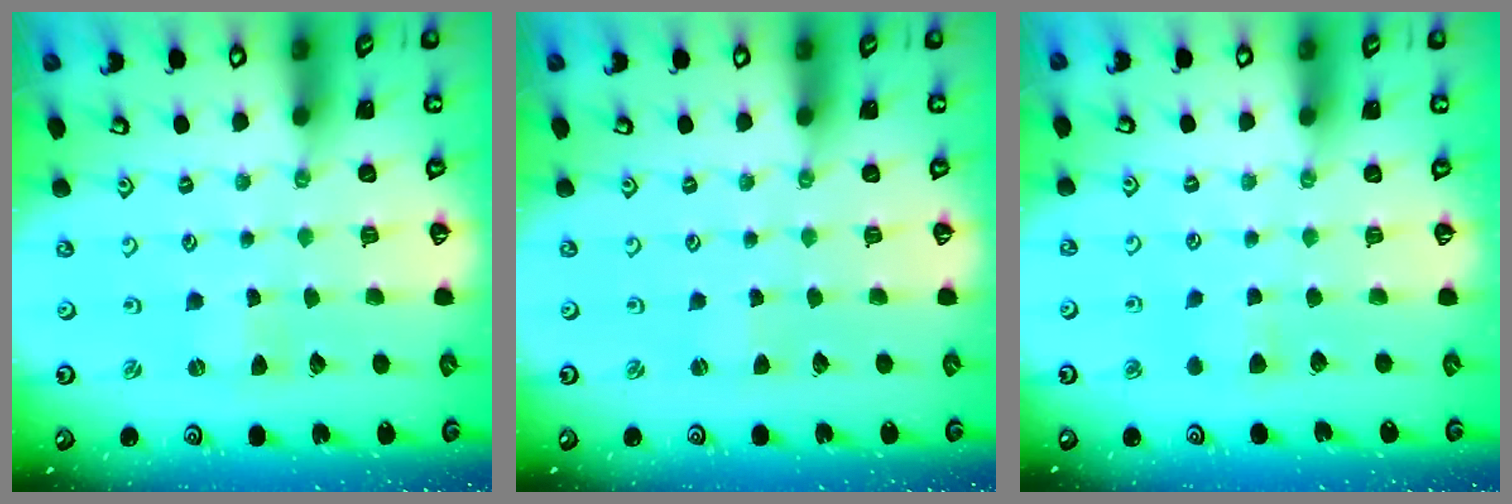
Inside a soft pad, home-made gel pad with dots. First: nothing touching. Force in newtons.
{"total": 1.0, "press": 1.0, "slide": 0.2}
{"total": 5.0, "press": 4.9, "slide": 0.7}